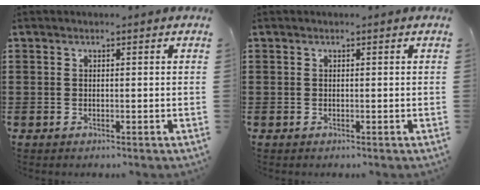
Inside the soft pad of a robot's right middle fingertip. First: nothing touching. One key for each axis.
{"total": 0.0}